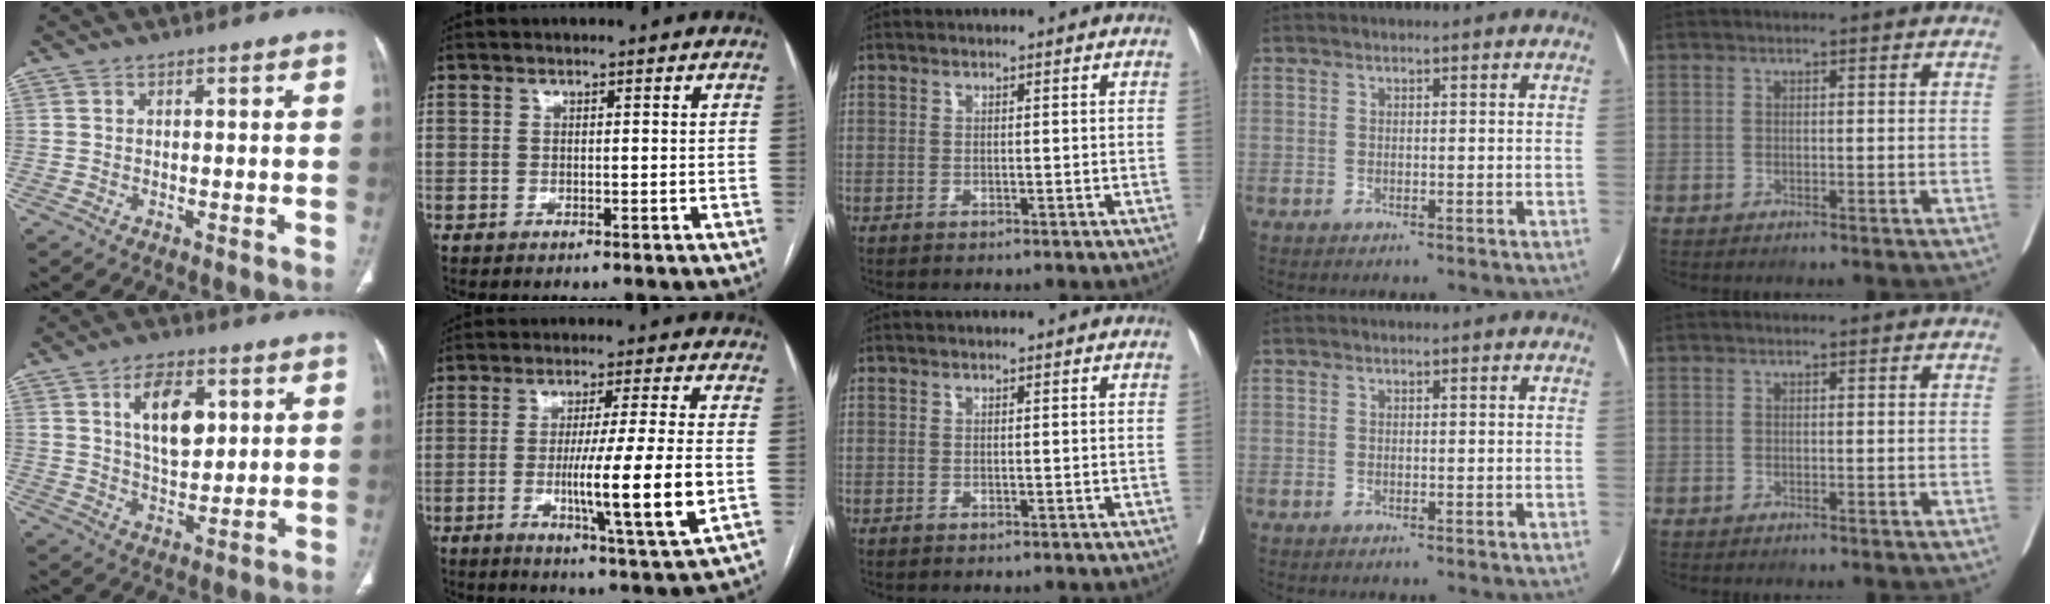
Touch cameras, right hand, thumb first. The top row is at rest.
{"thumb": {"total": 10.8, "force": [3.5, 6.0, 8.2], "torque": [-0.112, -0.013, 0.063]}, "index": {"total": 13.3, "force": [-2.5, -1.1, 13.1], "torque": [-0.220, -0.027, -0.046]}}